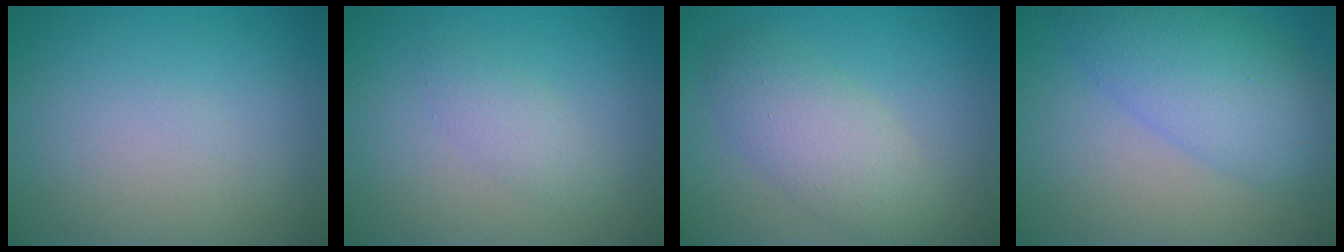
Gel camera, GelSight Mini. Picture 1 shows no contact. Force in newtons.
{"total": 1.8, "press": 1.8, "slide": 0.1}
{"total": 4.5, "press": 4.4, "slide": 0.4}
{"total": 7.0, "press": 7.0, "slide": 0.2}